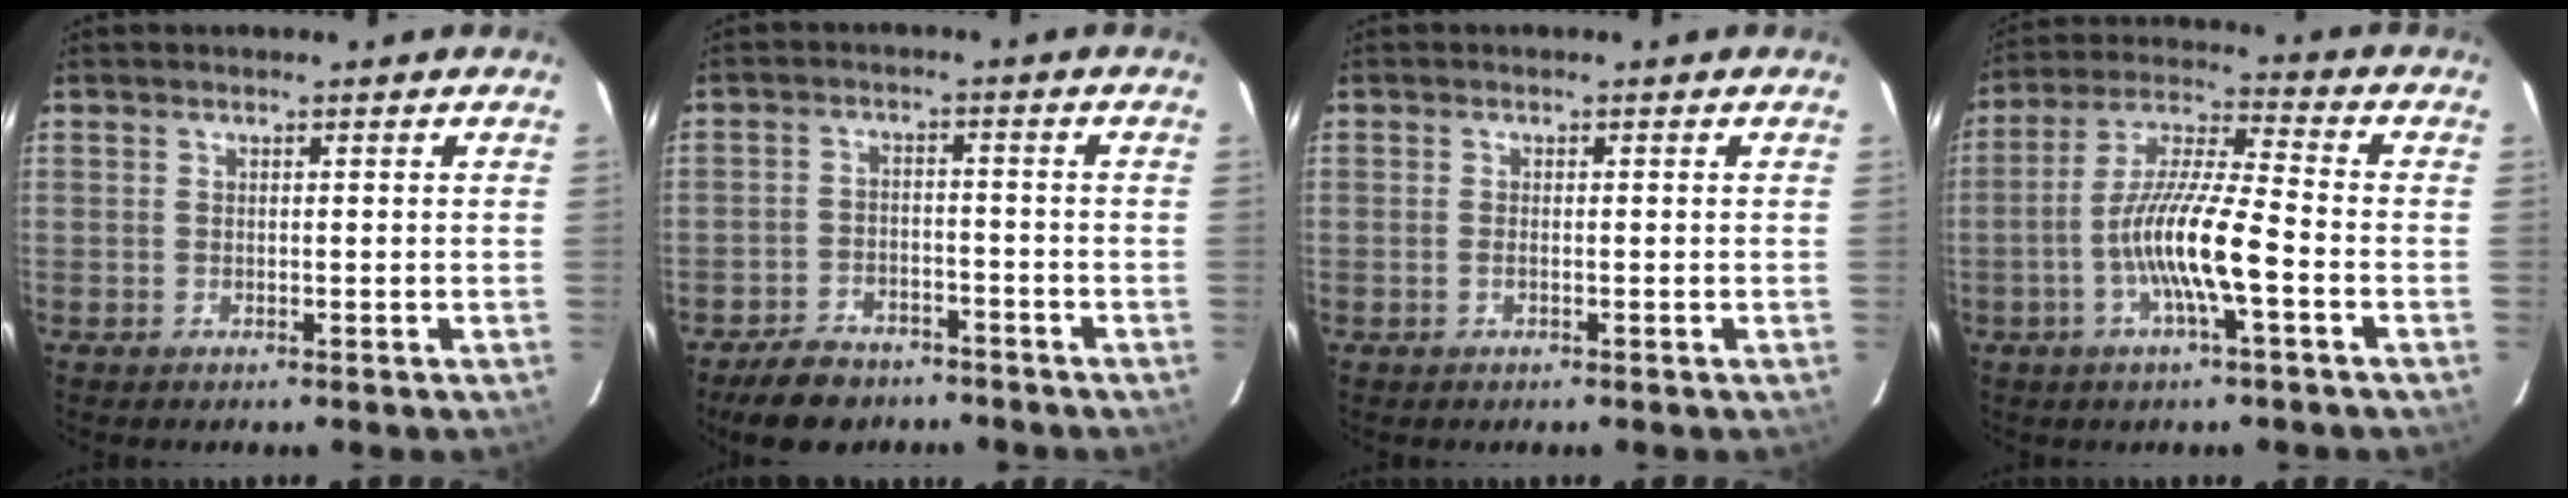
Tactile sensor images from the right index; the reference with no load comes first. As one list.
[{"total": 9.6, "force": [-7.6, 4.7, 3.5], "torque": [-0.091, 0.011, -0.114]}, {"total": 0.9, "force": [-0.3, 0.3, 0.8], "torque": [-0.018, 0.000, -0.006]}, {"total": 12.3, "force": [-4.2, 1.2, 11.5], "torque": [-0.231, 0.002, -0.085]}]